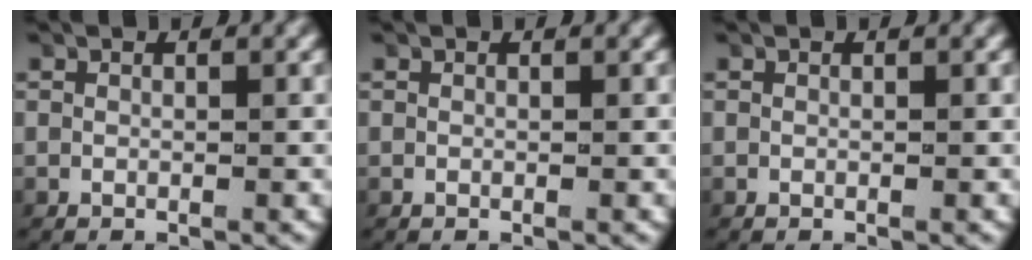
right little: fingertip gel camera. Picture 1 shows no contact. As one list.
[{"total": 0.0}, {"total": 0.0}]